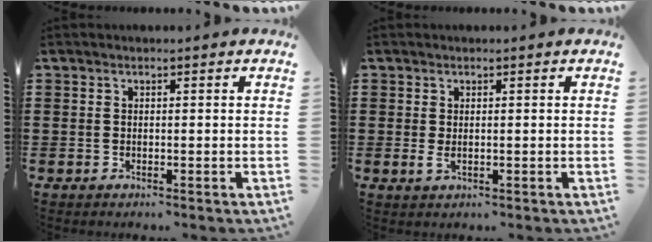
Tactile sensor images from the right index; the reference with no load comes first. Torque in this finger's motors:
{"motor_torque": [0.51, 1.41, 0.14, 0.04]}